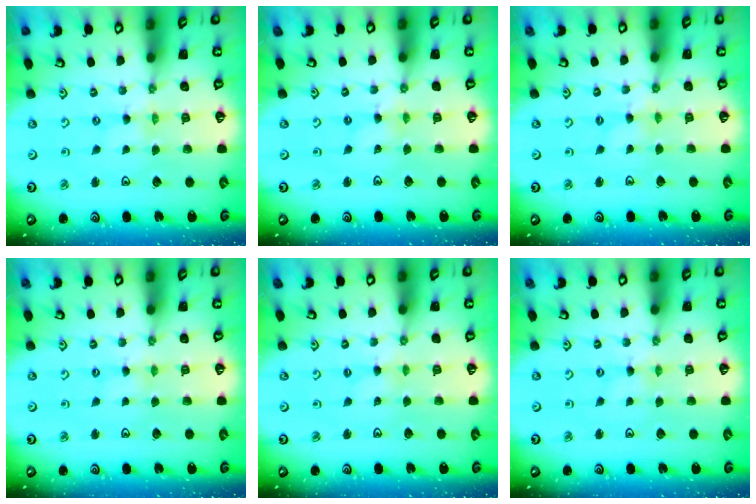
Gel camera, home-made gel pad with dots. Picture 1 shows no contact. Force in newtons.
{"total": 1.9, "press": 1.9, "slide": 0.2}
{"total": 1.3, "press": 1.3, "slide": 0.2}
{"total": 1.7, "press": 1.7, "slide": 0.4}
{"total": 2.0, "press": 1.9, "slide": 0.3}
{"total": 0.0}